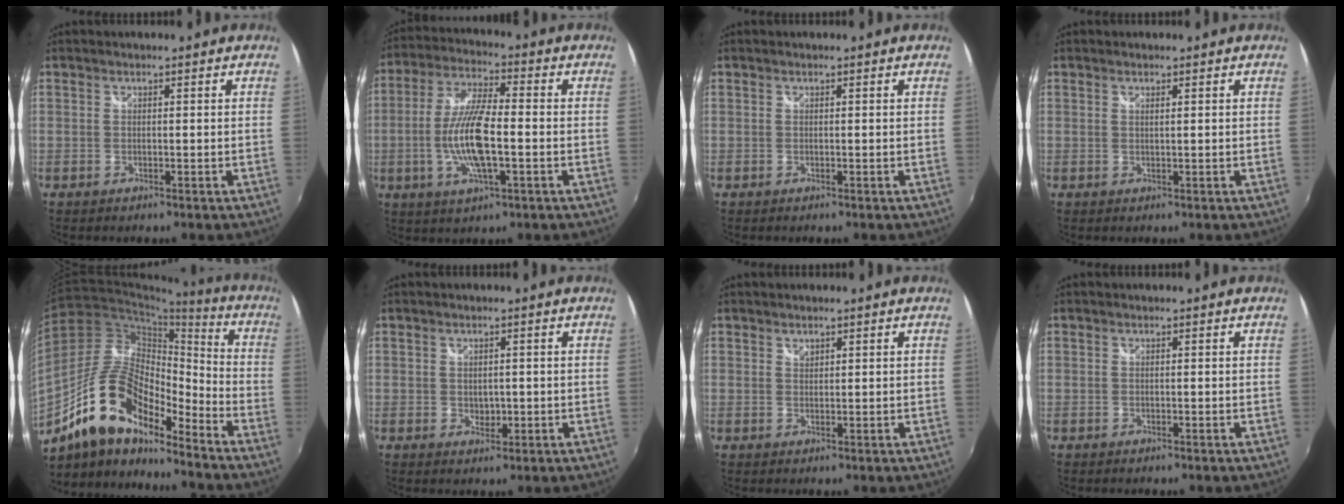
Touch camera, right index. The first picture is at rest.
{"total": 13.1, "force": [-2.5, 3.6, 12.3], "torque": [-0.252, -0.003, -0.049]}
{"total": 0.0}
{"total": 0.6, "force": [0.4, 0.0, 0.5], "torque": [-0.009, 0.001, 0.007]}
{"total": 17.7, "force": [-12.7, 6.5, 10.4], "torque": [-0.193, 0.004, -0.246]}
{"total": 0.8, "force": [0.1, 0.8, 0.4], "torque": [-0.005, -0.002, 0.002]}
{"total": 1.1, "force": [0.9, 0.6, 0.2], "torque": [-0.001, 0.001, 0.016]}
{"total": 0.0}